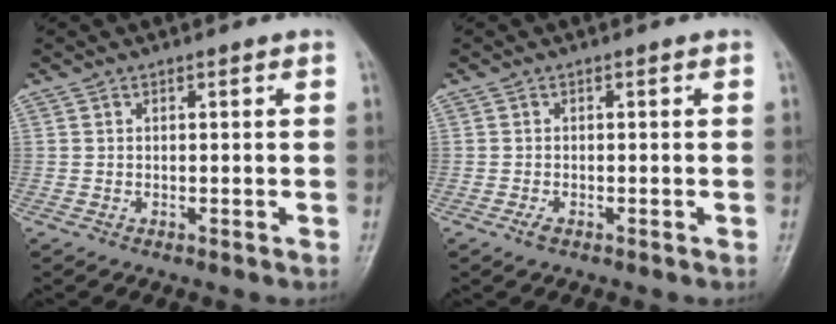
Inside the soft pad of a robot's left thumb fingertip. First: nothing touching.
{"total": 1.2, "force": [-0.9, 0.5, 0.7], "torque": [-0.022, 0.004, -0.017]}